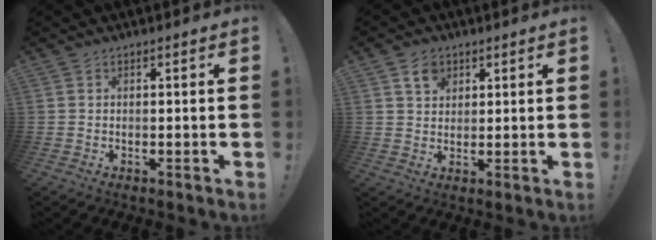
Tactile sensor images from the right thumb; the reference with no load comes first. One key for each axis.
{"total": 5.2, "fx": 2.9, "fy": 3.7, "fz": 2.2, "tx": -0.025, "ty": -0.009, "tz": 0.050}